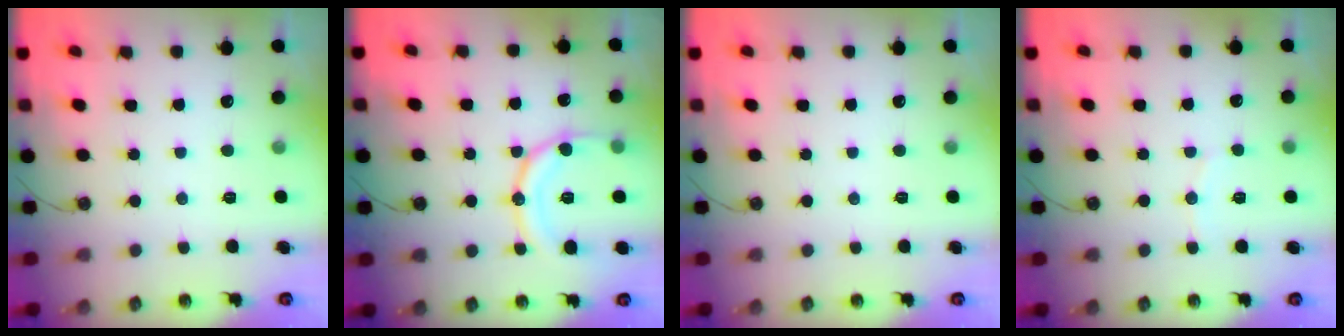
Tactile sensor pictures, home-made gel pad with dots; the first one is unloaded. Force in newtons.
{"total": 13.9, "press": 13.9, "slide": 1.5}
{"total": 0.0}
{"total": 4.6, "press": 4.6, "slide": 0.6}